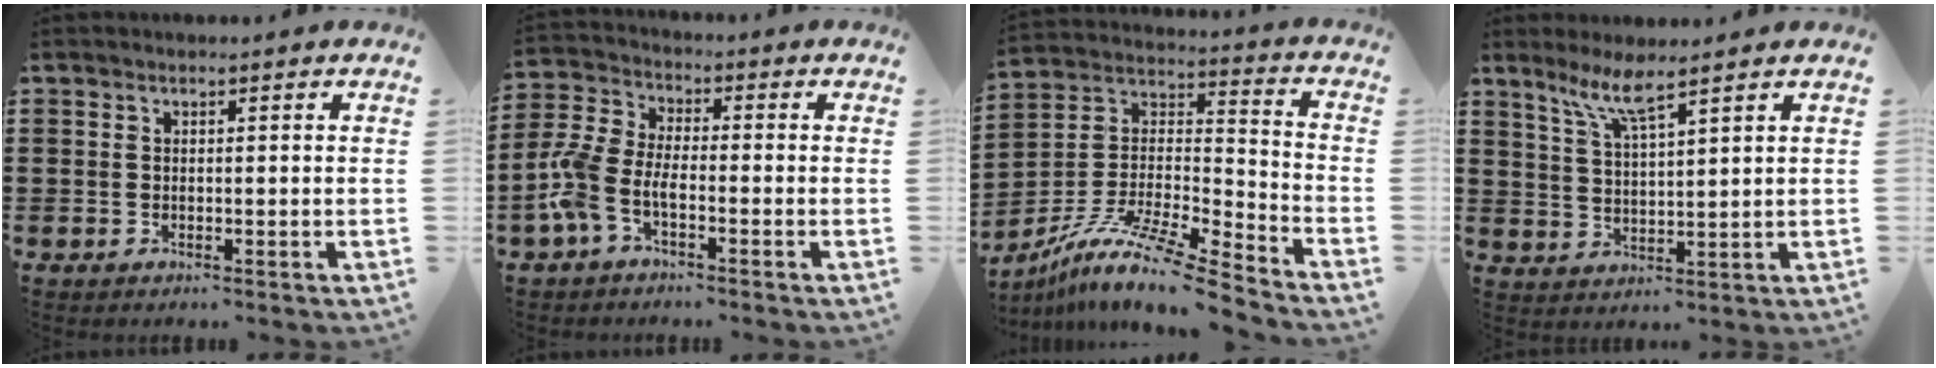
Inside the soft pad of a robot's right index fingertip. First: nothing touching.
{"total": 5.9, "force": [-3.3, 2.5, 4.3], "torque": [-0.125, -0.010, -0.072]}
{"total": 12.2, "force": [-9.9, 0.5, 7.1], "torque": [-0.136, 0.005, -0.192]}
{"total": 5.5, "force": [4.1, 0.3, 3.7], "torque": [-0.084, -0.005, 0.071]}